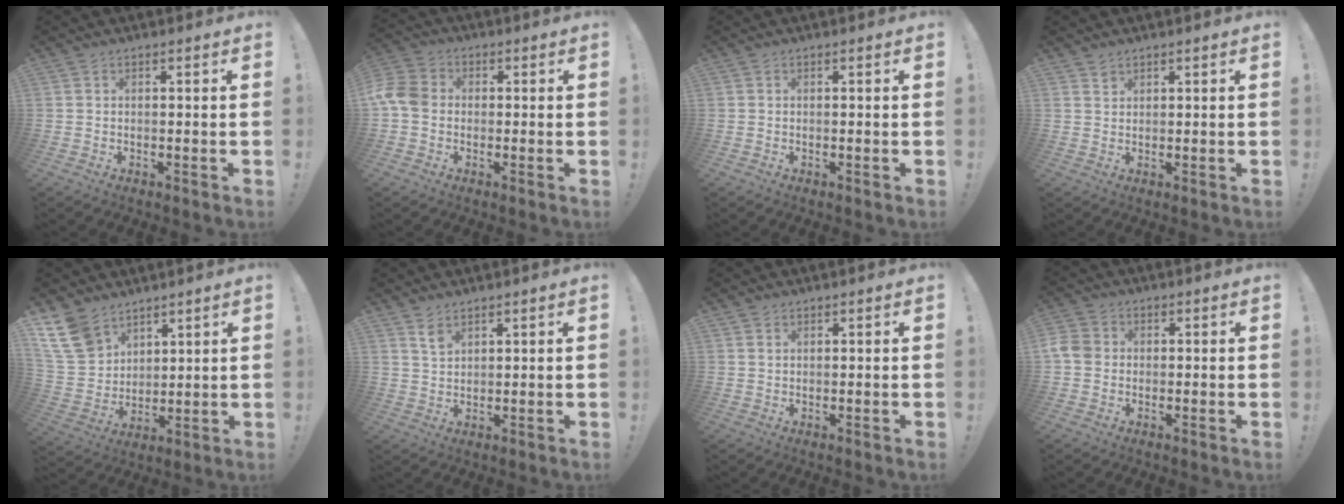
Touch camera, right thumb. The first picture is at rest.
{"total": 8.1, "force": [-0.6, 6.6, 4.7], "torque": [-0.105, 0.015, -0.009]}
{"total": 0.0}
{"total": 1.7, "force": [1.4, 0.8, 0.4], "torque": [0.001, -0.010, 0.025]}
{"total": 13.7, "force": [9.1, 8.8, 5.2], "torque": [-0.108, -0.050, 0.182]}
{"total": 3.8, "force": [2.7, 1.9, 1.8], "torque": [-0.021, -0.019, 0.047]}
{"total": 1.0, "force": [0.7, 0.6, 0.4], "torque": [-0.002, -0.002, 0.013]}
{"total": 5.4, "force": [-0.2, 4.7, 2.7], "torque": [-0.066, 0.010, -0.005]}